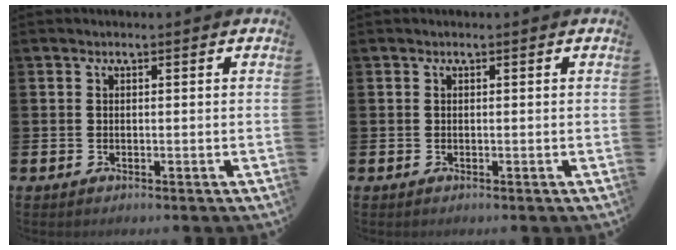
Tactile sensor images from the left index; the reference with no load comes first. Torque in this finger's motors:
{"motor_torque": [0.00, 0.00, 0.00, 0.00]}